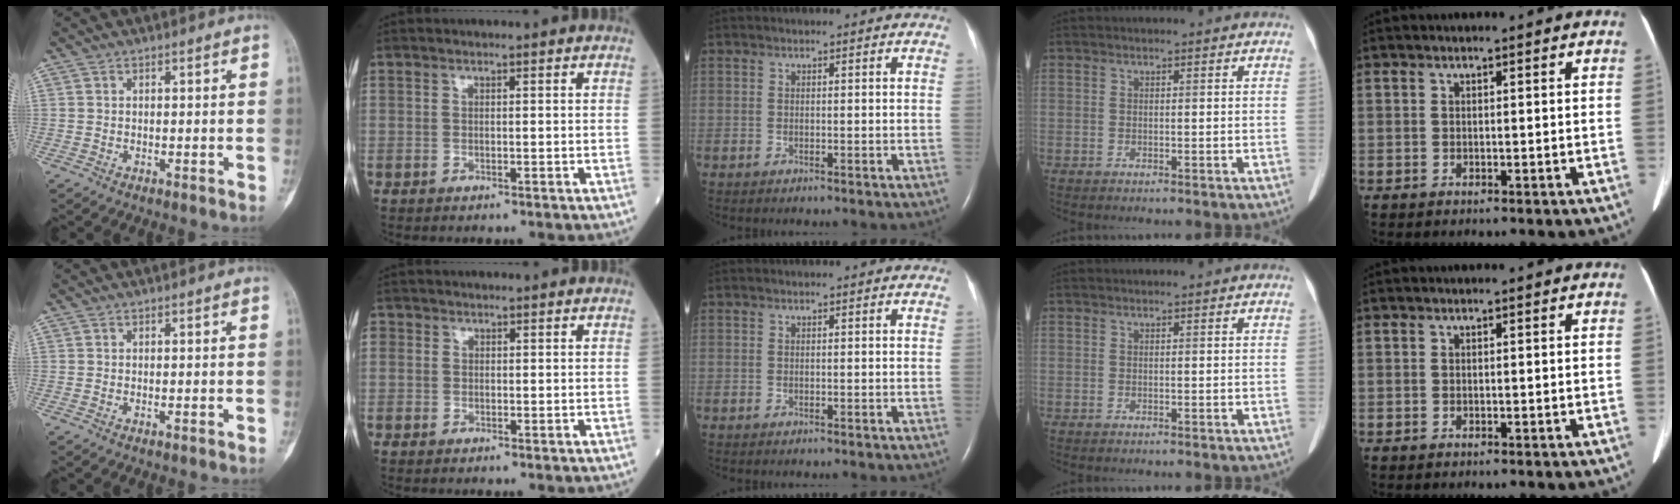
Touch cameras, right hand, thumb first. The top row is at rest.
{"index": {"total": 1.1, "force": [-0.1, 1.1, 0.3], "torque": [-0.003, 0.002, -0.006]}}